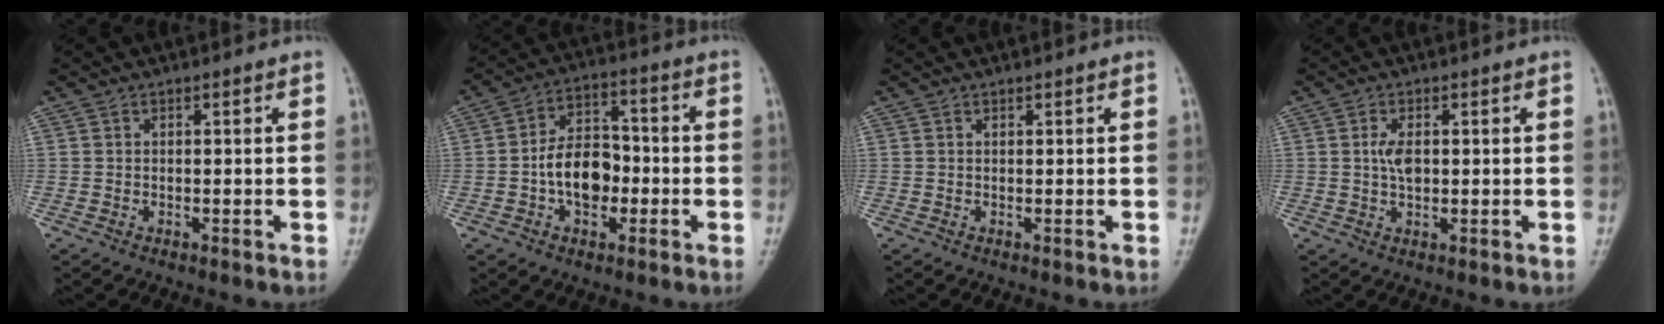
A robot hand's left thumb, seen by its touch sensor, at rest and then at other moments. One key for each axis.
{"total": 10.2, "fx": -2.1, "fy": 6.9, "fz": 7.2, "tx": -0.089, "ty": 0.029, "tz": -0.046}
{"total": 0.0}
{"total": 3.2, "fx": 0.5, "fy": 1.8, "fz": 2.6, "tx": -0.047, "ty": -0.002, "tz": 0.008}